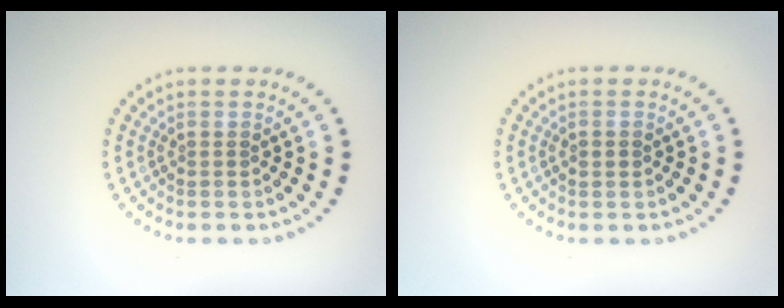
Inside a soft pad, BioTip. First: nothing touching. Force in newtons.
{"total": 1.1, "press": 1.1, "slide": 0.1}